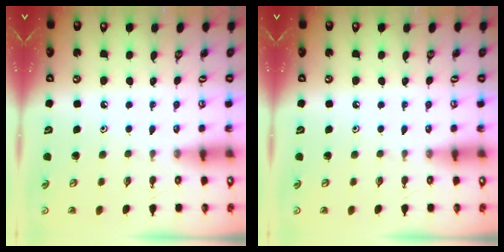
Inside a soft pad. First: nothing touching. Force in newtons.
{"total": 0.0}